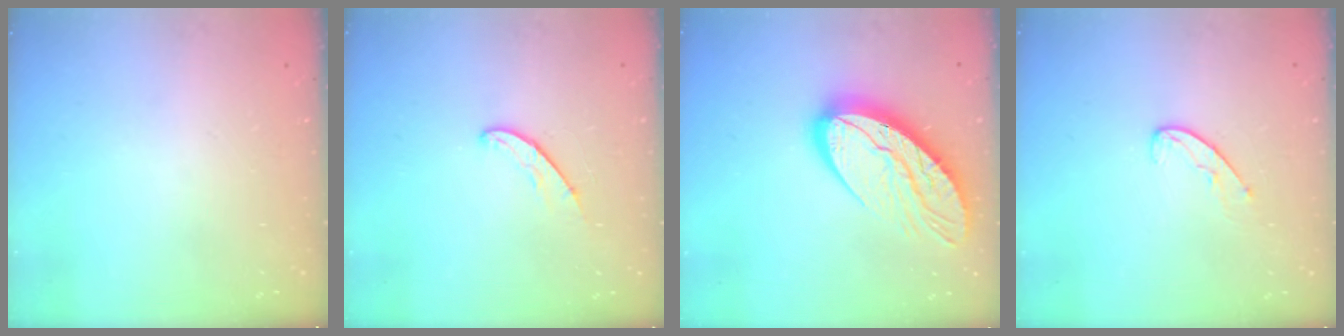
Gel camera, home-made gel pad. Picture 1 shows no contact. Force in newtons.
{"total": 6.1, "press": 6.1, "slide": 0.4}
{"total": 16.7, "press": 16.6, "slide": 1.7}
{"total": 6.7, "press": 6.7, "slide": 0.5}